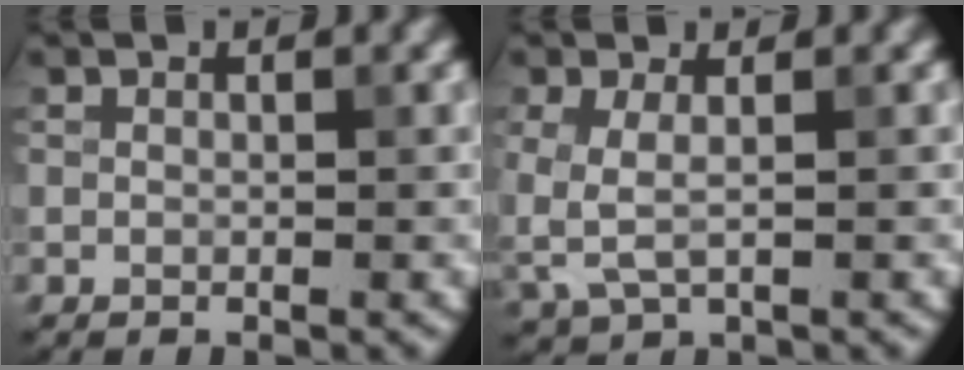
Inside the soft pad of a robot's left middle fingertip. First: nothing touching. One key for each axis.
{"total": 2.7, "fx": -0.3, "fy": 1.3, "fz": 2.3, "tx": -0.069, "ty": -0.004, "tz": -0.006}